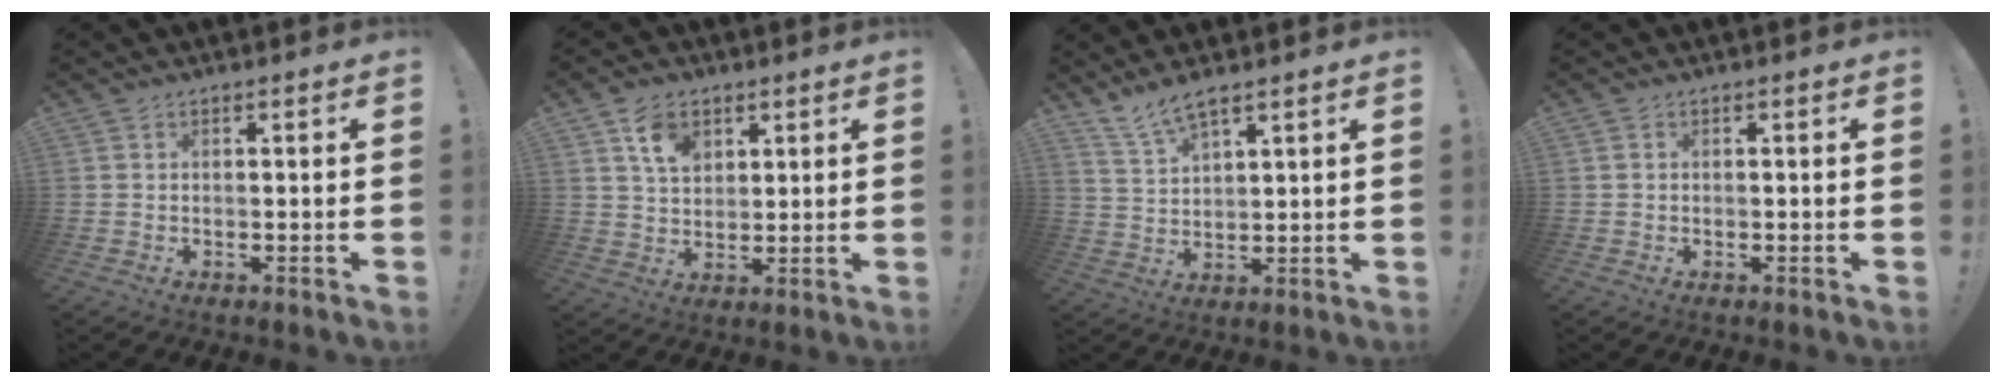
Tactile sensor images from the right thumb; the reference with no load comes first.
{"total": 9.2, "force": [5.0, 6.5, 4.1], "torque": [-0.060, -0.020, 0.094]}
{"total": 6.2, "force": [5.3, 1.2, 3.0], "torque": [-0.069, -0.024, 0.100]}
{"total": 0.7, "force": [0.1, 0.7, -0.1], "torque": [0.003, 0.005, 0.001]}